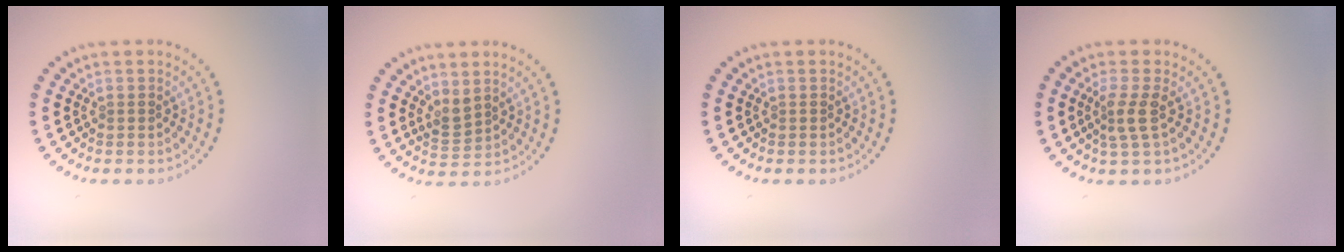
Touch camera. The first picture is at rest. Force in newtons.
{"total": 1.5, "press": 1.3, "slide": 0.9}
{"total": 0.0}
{"total": 2.4, "press": 1.7, "slide": 1.6}